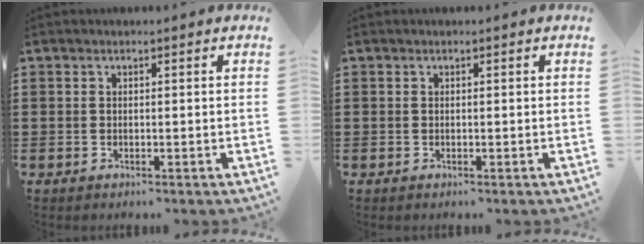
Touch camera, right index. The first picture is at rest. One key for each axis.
{"total": 0.0}